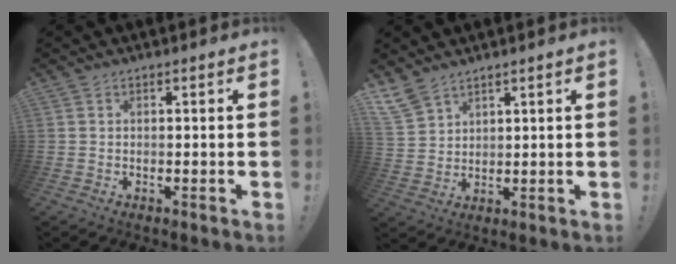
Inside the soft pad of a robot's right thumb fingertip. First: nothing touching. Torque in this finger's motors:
{"motor_torque": [0.06, 0.14, 0.14, 0.14, 0.01]}